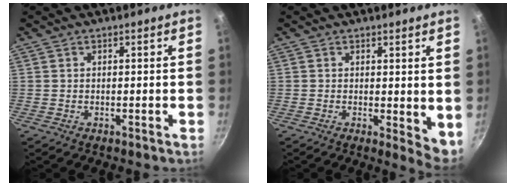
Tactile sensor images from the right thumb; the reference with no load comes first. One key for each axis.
{"total": 4.8, "fx": 0.7, "fy": 2.2, "fz": 4.2, "tx": -0.053, "ty": -0.009, "tz": 0.010}